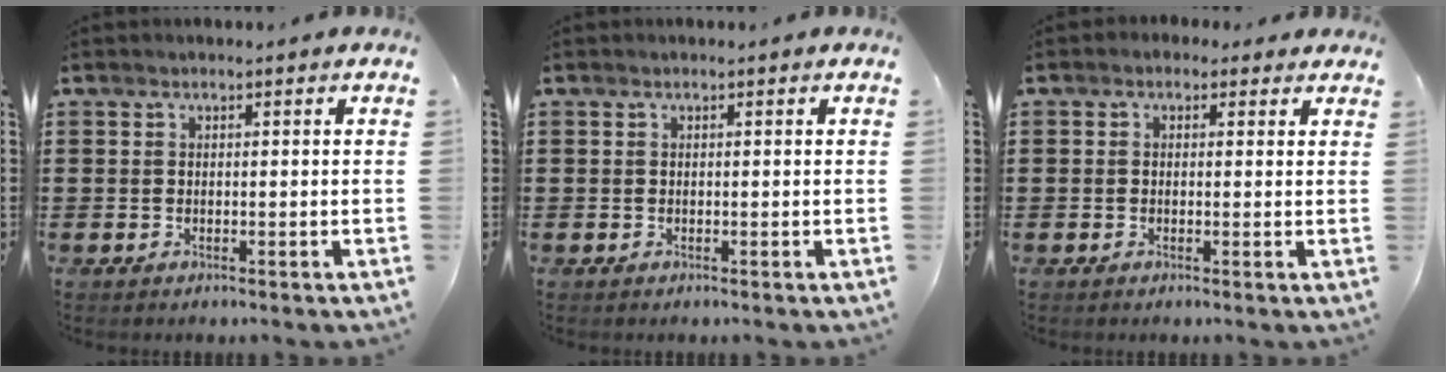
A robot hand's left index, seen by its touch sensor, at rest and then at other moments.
{"total": 0.0}
{"total": 1.1, "force": [0.3, 1.0, 0.4], "torque": [-0.012, 0.007, 0.004]}